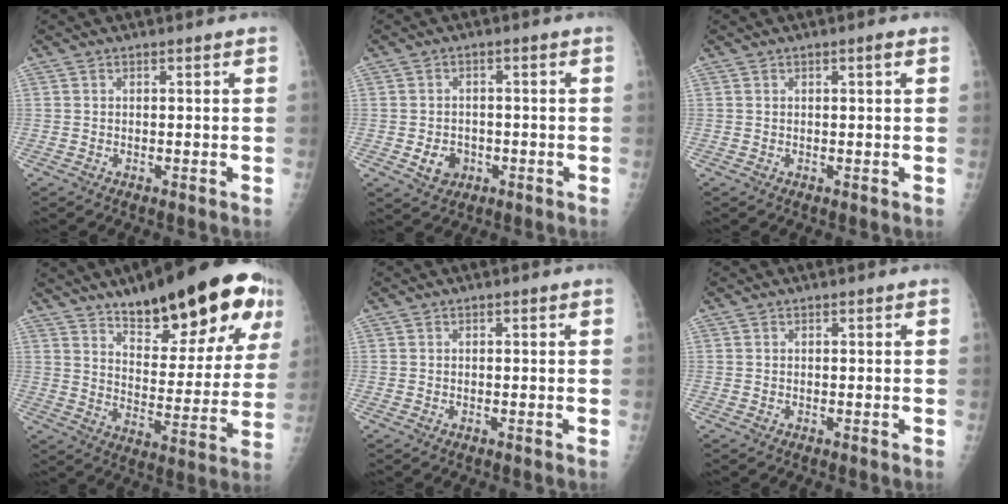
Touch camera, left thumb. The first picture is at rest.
{"total": 4.5, "force": [-1.4, 3.7, 2.2], "torque": [-0.020, 0.006, -0.017]}
{"total": 1.0, "force": [0.4, 0.1, 0.9], "torque": [-0.017, 0.001, 0.006]}
{"total": 25.0, "force": [15.1, 8.1, 18.1], "torque": [-0.218, -0.052, 0.223]}
{"total": 0.0}
{"total": 0.0}